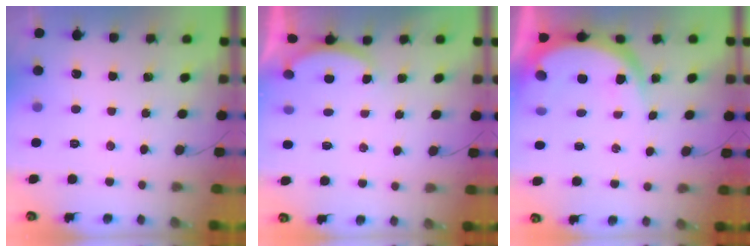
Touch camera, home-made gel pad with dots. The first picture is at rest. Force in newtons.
{"total": 2.3, "press": 2.2, "slide": 0.6}
{"total": 9.1, "press": 9.1, "slide": 1.1}